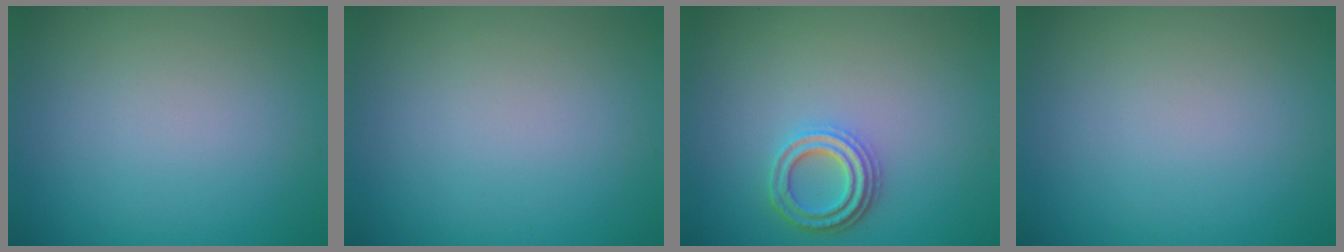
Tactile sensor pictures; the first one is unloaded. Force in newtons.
{"total": 0.0}
{"total": 3.0, "press": 2.6, "slide": 1.6}
{"total": 0.0}